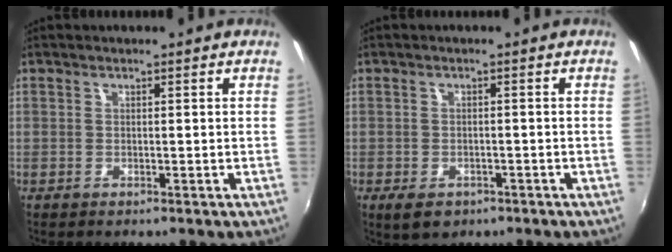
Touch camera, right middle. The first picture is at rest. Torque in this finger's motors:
{"motor_torque": [0.51, -0.43, 0.03, 0.02]}